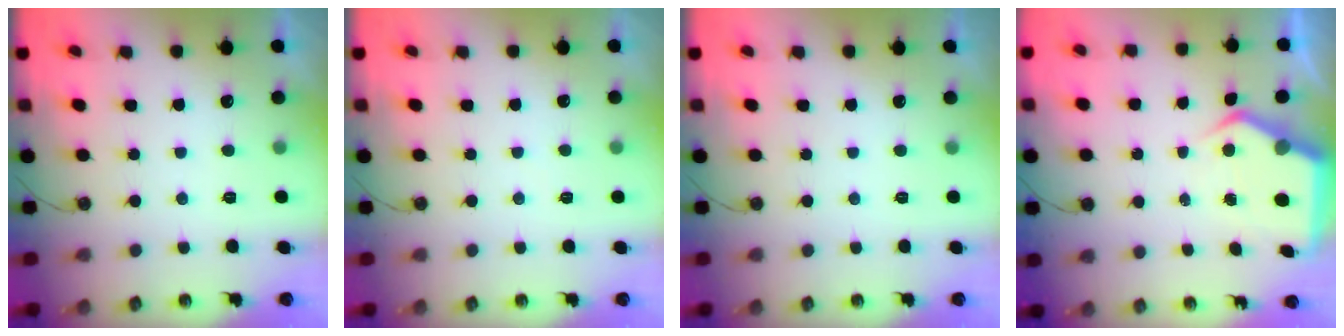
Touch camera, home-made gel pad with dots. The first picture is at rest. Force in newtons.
{"total": 1.8, "press": 1.8, "slide": 0.4}
{"total": 0.0}
{"total": 6.6, "press": 6.6, "slide": 0.6}